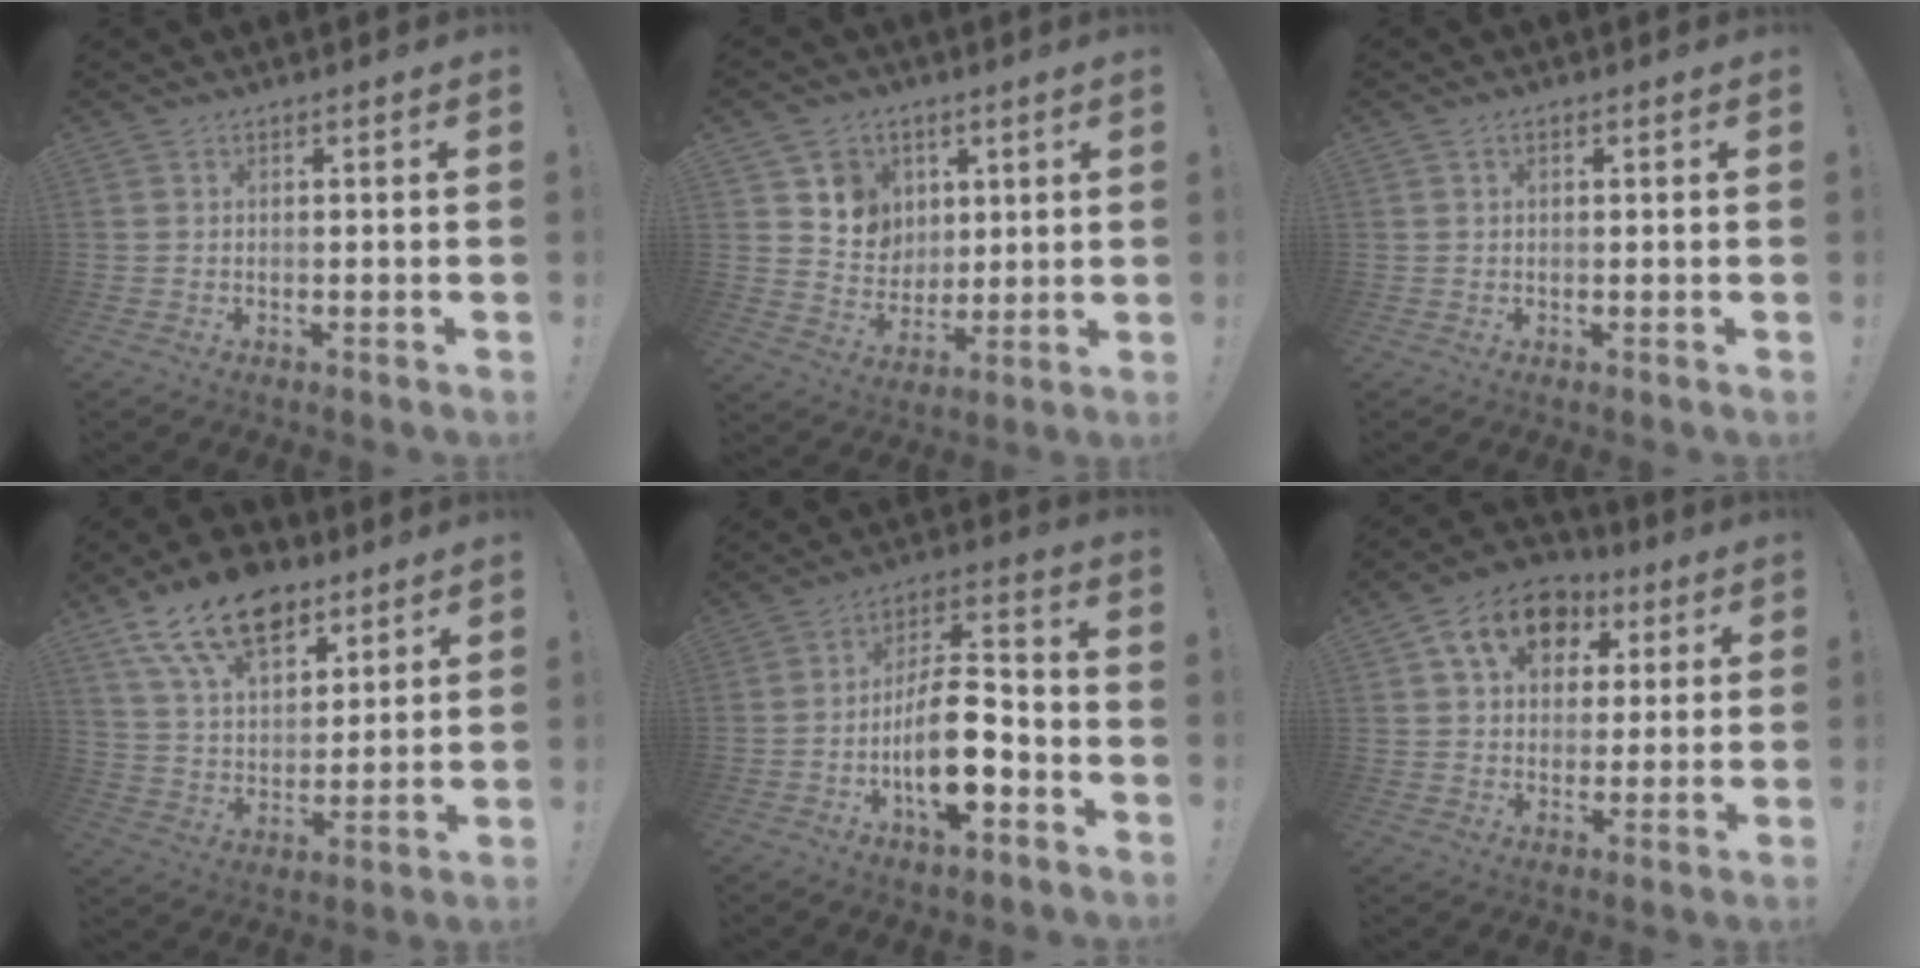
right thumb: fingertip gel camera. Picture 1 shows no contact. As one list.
[{"total": 9.0, "force": [4.1, 7.9, 1.2], "torque": [-0.020, -0.039, 0.087]}, {"total": 1.0, "force": [0.4, 0.7, 0.7], "torque": [-0.009, 0.001, 0.005]}, {"total": 18.2, "force": [11.4, 10.2, 9.9], "torque": [-0.169, -0.066, 0.211]}, {"total": 16.3, "force": [-5.8, 6.9, 13.6], "torque": [-0.237, 0.031, -0.093]}, {"total": 14.5, "force": [5.9, 10.8, 7.7], "torque": [-0.118, -0.011, 0.112]}]